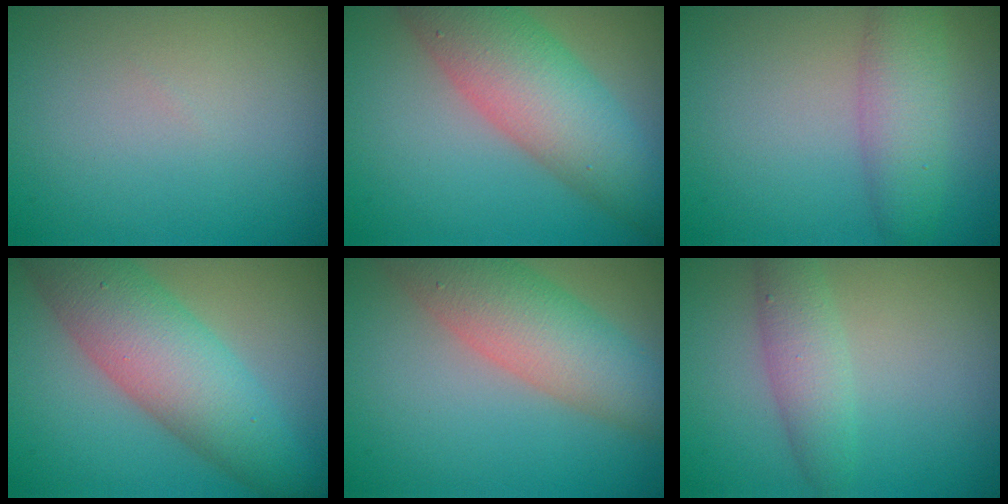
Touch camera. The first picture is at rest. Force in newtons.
{"total": 8.0, "press": 8.0, "slide": 0.2}
{"total": 4.0, "press": 4.0, "slide": 0.0}
{"total": 8.2, "press": 8.2, "slide": 0.2}
{"total": 6.8, "press": 6.8, "slide": 0.2}
{"total": 3.1, "press": 3.1, "slide": 0.1}